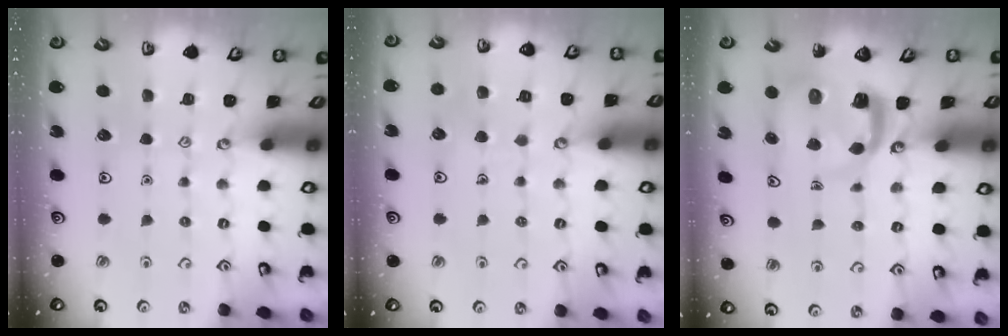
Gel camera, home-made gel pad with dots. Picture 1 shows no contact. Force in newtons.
{"total": 5.6, "press": 5.6, "slide": 0.2}
{"total": 5.7, "press": 5.6, "slide": 0.8}